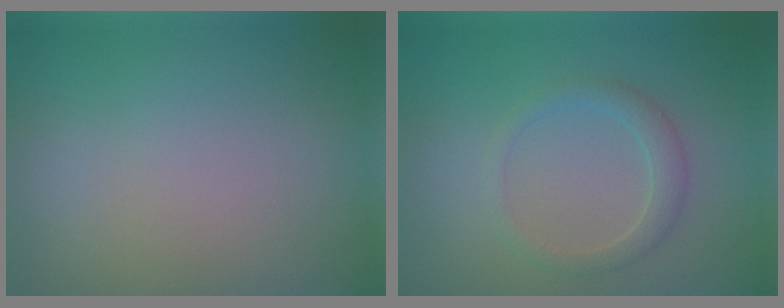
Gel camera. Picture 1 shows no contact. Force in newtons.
{"total": 2.0, "press": 2.0, "slide": 0.1}